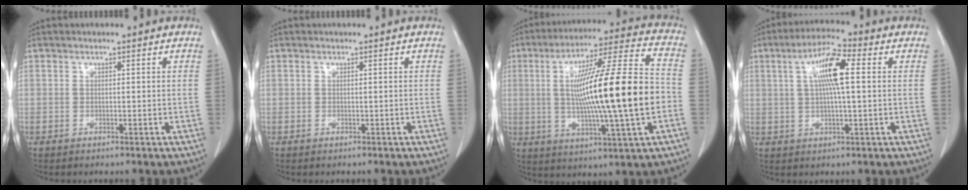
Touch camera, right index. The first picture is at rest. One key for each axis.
{"total": 0.0}
{"total": 21.1, "fx": -1.3, "fy": 0.8, "fz": 21.0, "tx": -0.354, "ty": 0.008, "tz": -0.024}
{"total": 8.3, "fx": 1.8, "fy": 1.0, "fz": 8.0, "tx": -0.152, "ty": 0.014, "tz": 0.029}